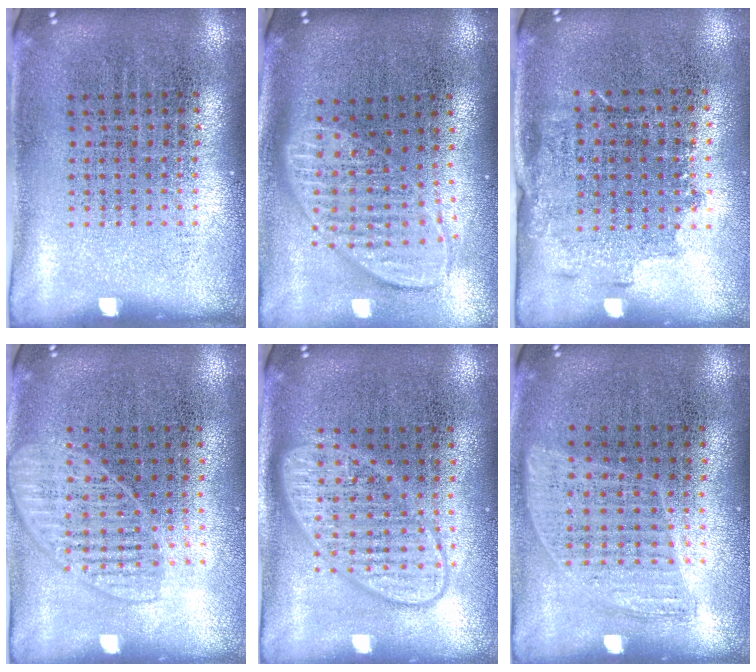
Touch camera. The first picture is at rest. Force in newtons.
{"total": 1.9, "press": 1.5, "slide": 1.1}
{"total": 1.5, "press": 1.2, "slide": 1.0}
{"total": 1.3, "press": 1.2, "slide": 0.6}
{"total": 2.9, "press": 2.9, "slide": 0.5}
{"total": 0.9, "press": 0.8, "slide": 0.4}